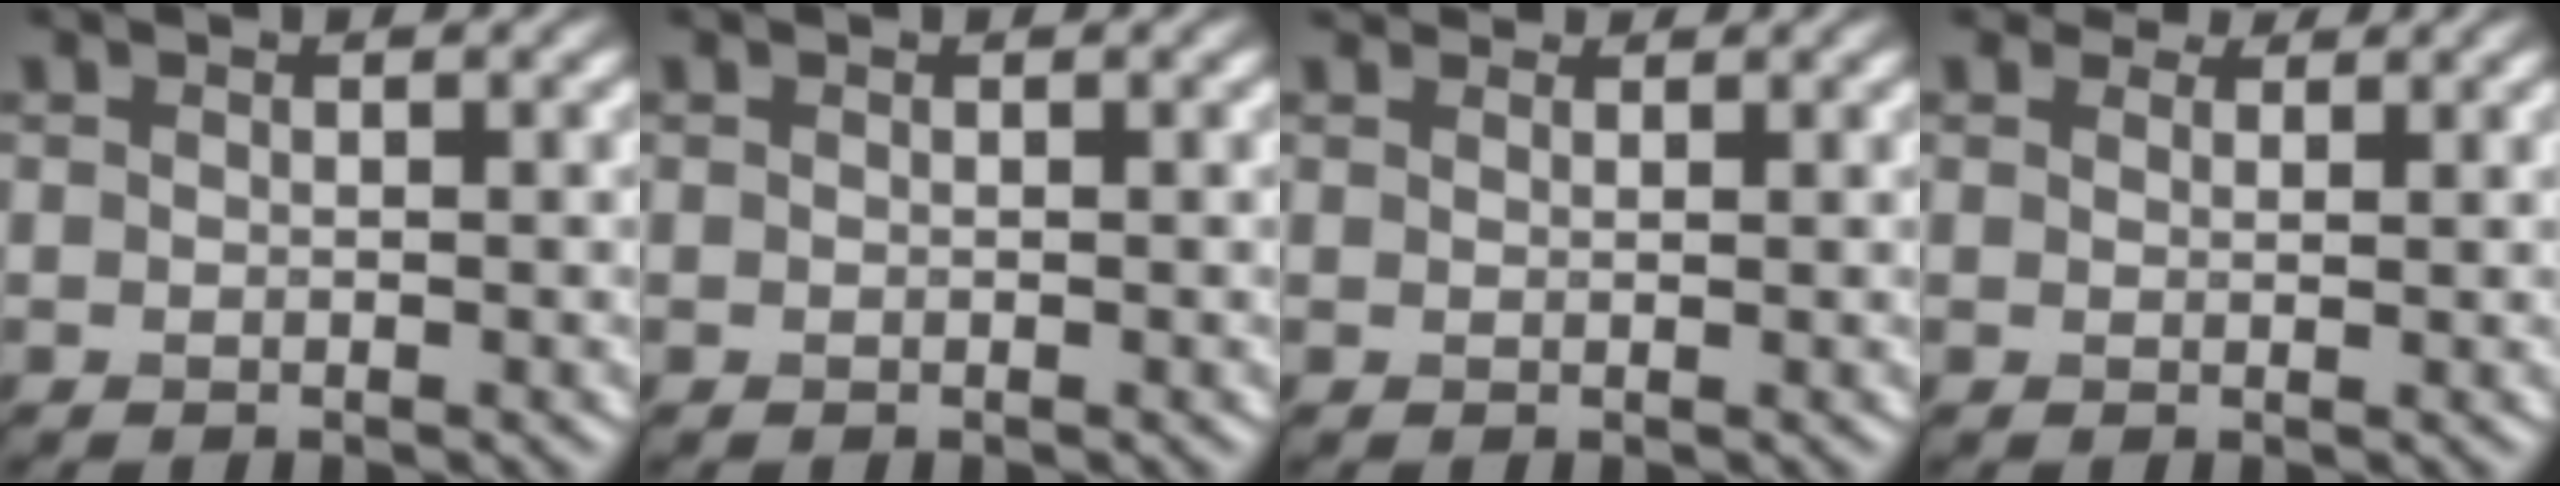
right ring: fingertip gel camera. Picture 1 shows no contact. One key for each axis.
{"total": 0.0}
{"total": 2.4, "fx": 2.2, "fy": 0.6, "fz": 0.6, "tx": -0.016, "ty": -0.001, "tz": 0.027}
{"total": 2.5, "fx": 2.2, "fy": 1.0, "fz": 0.7, "tx": -0.014, "ty": -0.007, "tz": 0.033}